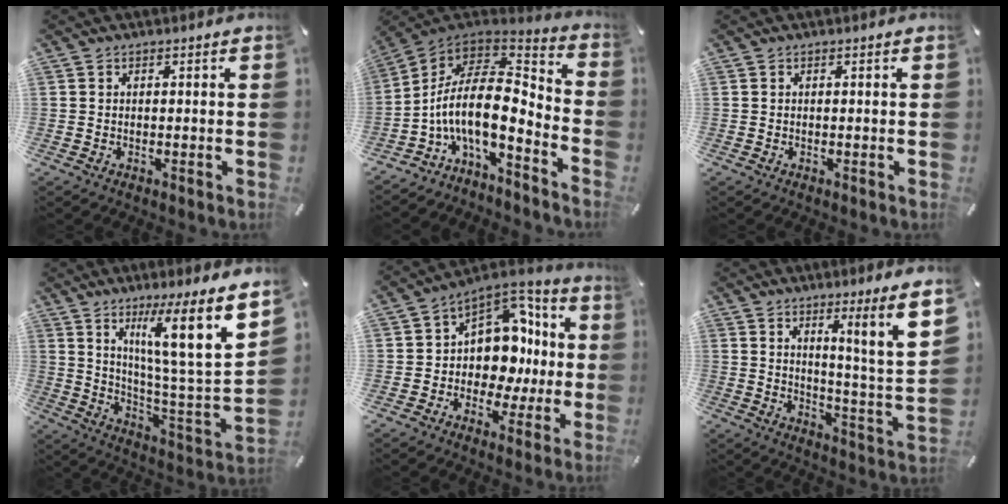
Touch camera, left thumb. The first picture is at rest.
{"total": 15.5, "force": [-3.7, 7.3, 13.2], "torque": [-0.276, -0.016, -0.071]}
{"total": 0.0}
{"total": 16.9, "force": [9.7, 1.5, 13.8], "torque": [-0.224, -0.076, 0.139]}
{"total": 13.1, "force": [0.8, 11.1, 7.0], "torque": [-0.089, -0.021, 0.026]}
{"total": 8.4, "force": [5.4, -0.7, 6.4], "torque": [-0.102, -0.039, 0.082]}